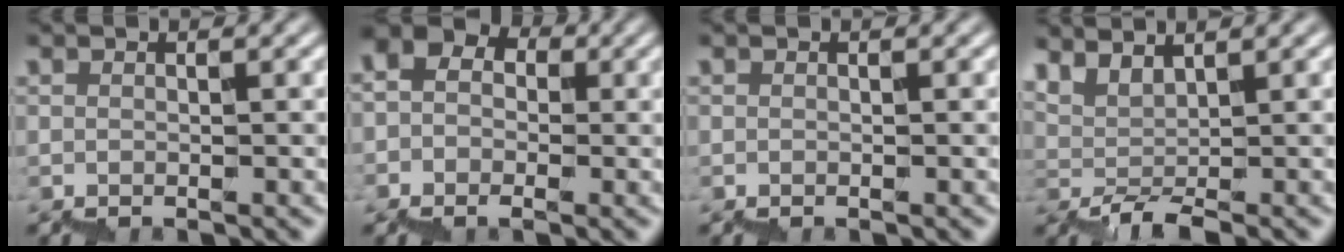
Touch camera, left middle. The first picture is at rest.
{"total": 3.5, "force": [-0.3, 2.8, 2.1], "torque": [-0.037, 0.009, -0.004]}
{"total": 0.0}
{"total": 2.1, "force": [1.9, 0.2, 0.9], "torque": [-0.009, 0.010, 0.039]}